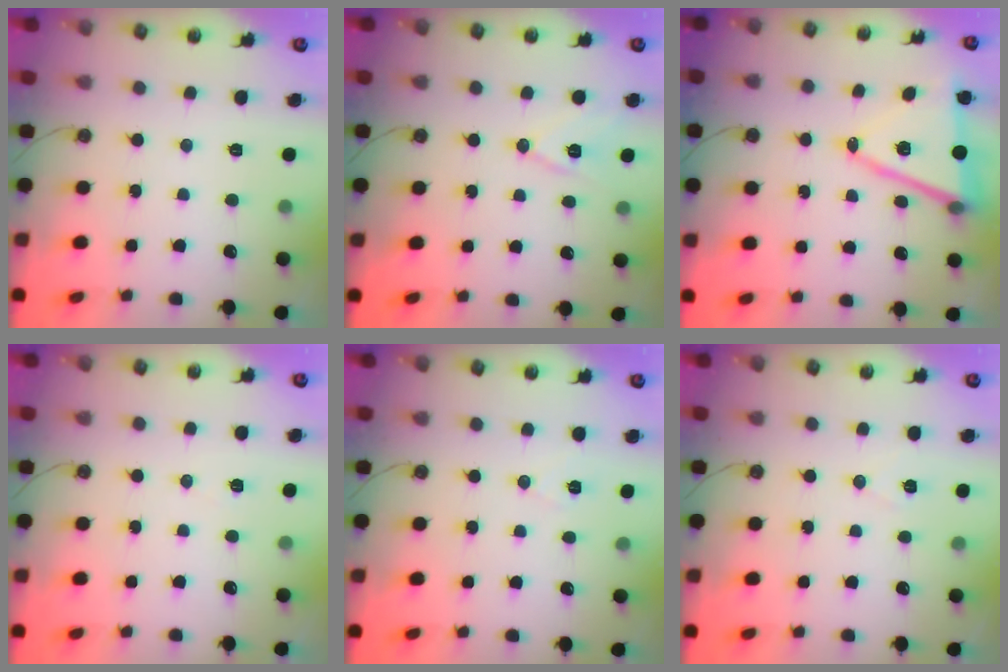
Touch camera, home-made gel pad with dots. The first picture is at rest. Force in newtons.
{"total": 10.0, "press": 9.3, "slide": 3.6}
{"total": 14.3, "press": 13.8, "slide": 3.7}
{"total": 6.2, "press": 4.4, "slide": 4.4}
{"total": 6.3, "press": 4.4, "slide": 4.5}
{"total": 6.1, "press": 4.0, "slide": 4.6}